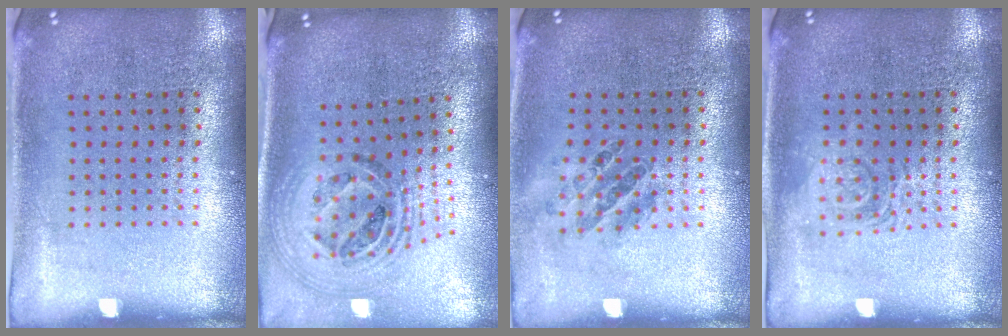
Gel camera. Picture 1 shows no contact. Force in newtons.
{"total": 1.9, "press": 1.6, "slide": 1.1}
{"total": 1.0, "press": 0.9, "slide": 0.3}
{"total": 1.2, "press": 1.2, "slide": 0.2}